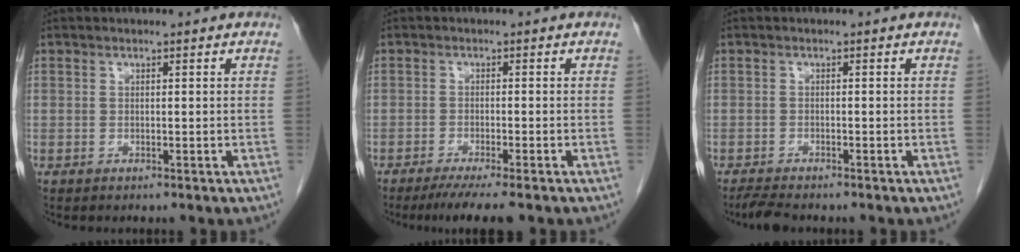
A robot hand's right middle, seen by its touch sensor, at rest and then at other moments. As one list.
[{"total": 6.0, "force": [-4.7, 0.0, 3.8], "torque": [-0.050, -0.012, -0.071]}, {"total": 2.9, "force": [-2.5, 0.4, 1.4], "torque": [-0.030, -0.008, -0.041]}]